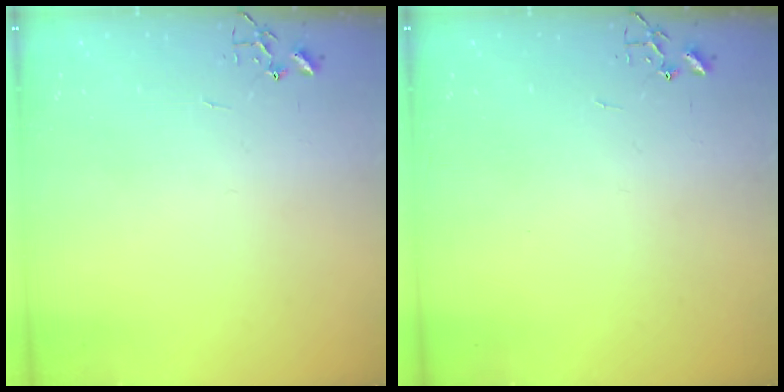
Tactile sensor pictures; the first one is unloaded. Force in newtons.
{"total": 0.0}